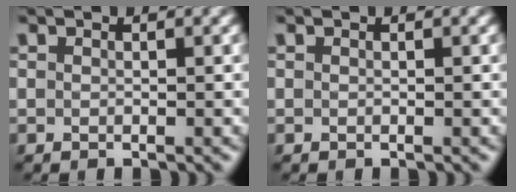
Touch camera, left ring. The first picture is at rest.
{"total": 0.0}